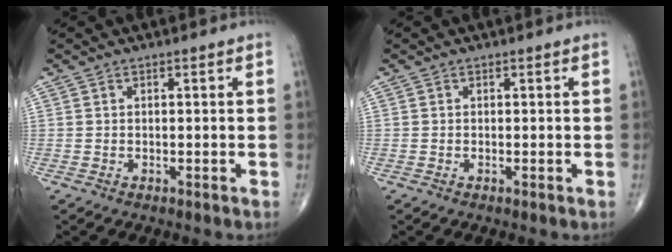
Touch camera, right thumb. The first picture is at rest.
{"total": 0.0}